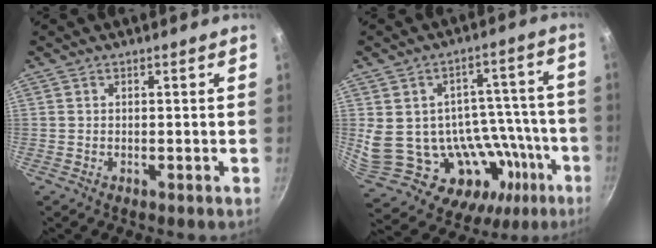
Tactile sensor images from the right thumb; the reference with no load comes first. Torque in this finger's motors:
{"motor_torque": [0.67, 0.35, 0.45, -1.01, 0.28]}